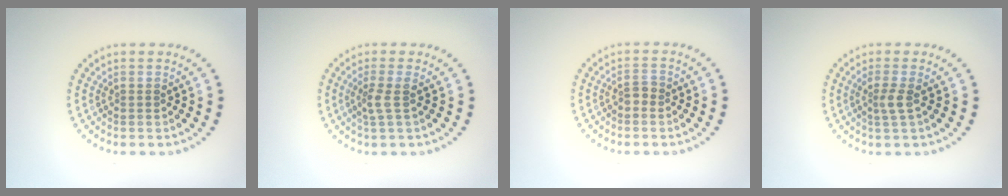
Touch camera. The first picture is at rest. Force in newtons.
{"total": 1.7, "press": 1.4, "slide": 1.1}
{"total": 1.1, "press": 1.0, "slide": 0.4}
{"total": 1.6, "press": 1.2, "slide": 1.0}